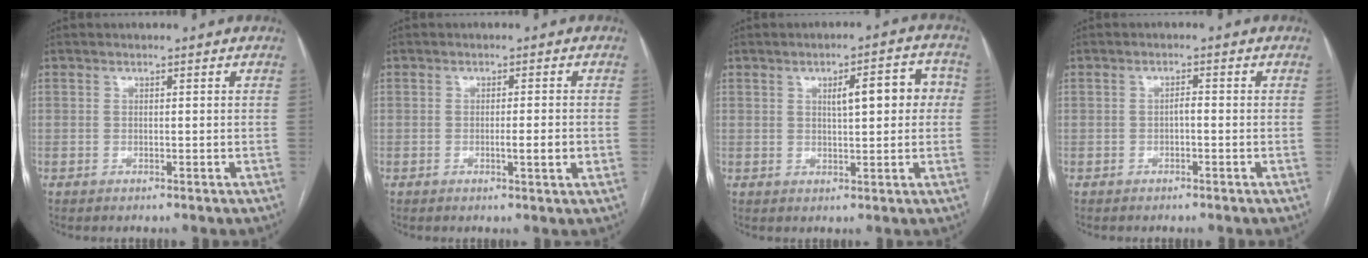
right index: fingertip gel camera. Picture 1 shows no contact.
{"total": 3.0, "force": [-0.7, 0.0, 2.9], "torque": [-0.048, -0.004, -0.010]}
{"total": 7.0, "force": [1.3, 2.0, 6.6], "torque": [-0.090, 0.025, 0.019]}
{"total": 1.2, "force": [-0.4, 0.4, 1.1], "torque": [-0.017, 0.004, -0.007]}